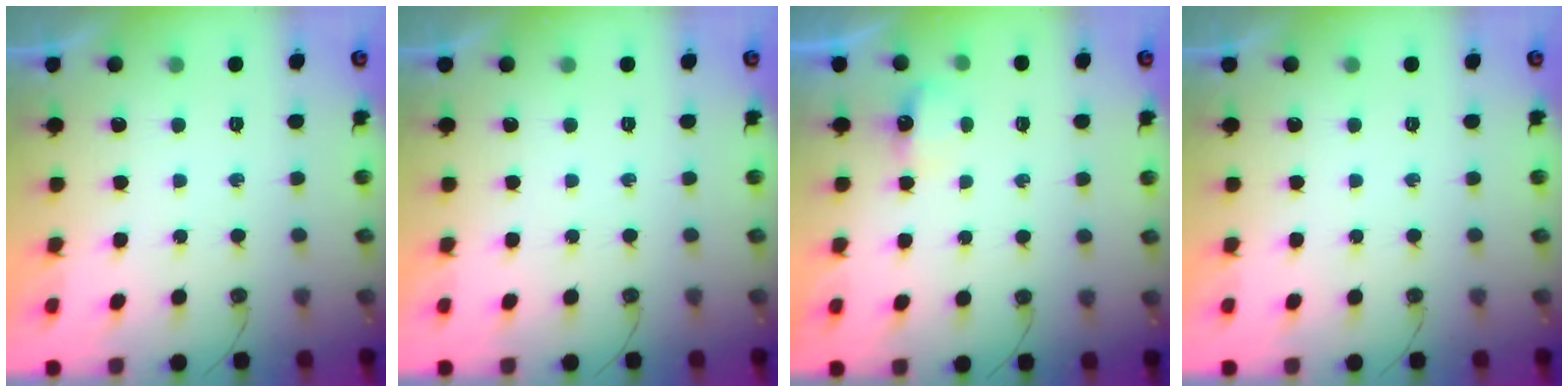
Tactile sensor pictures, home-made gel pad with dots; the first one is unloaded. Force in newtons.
{"total": 0.0}
{"total": 4.0, "press": 3.9, "slide": 0.6}
{"total": 0.0}